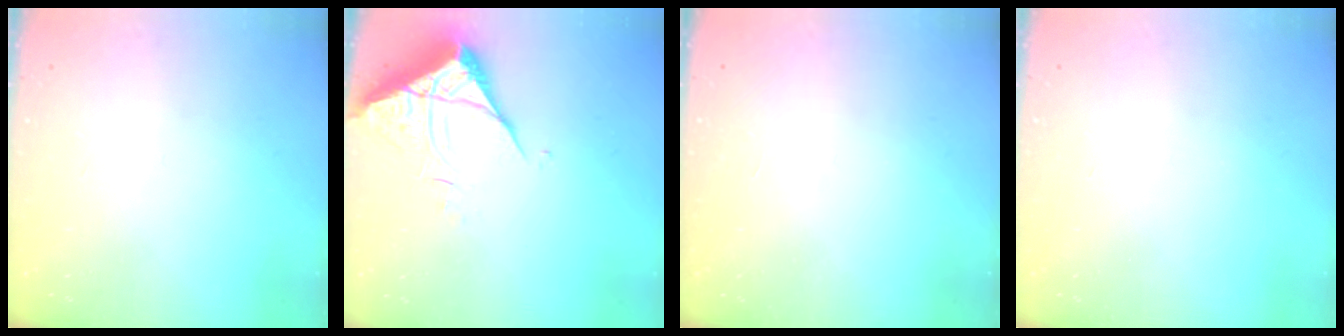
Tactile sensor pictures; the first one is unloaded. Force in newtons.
{"total": 6.6, "press": 6.6, "slide": 0.8}
{"total": 1.7, "press": 1.7, "slide": 0.1}
{"total": 0.0}